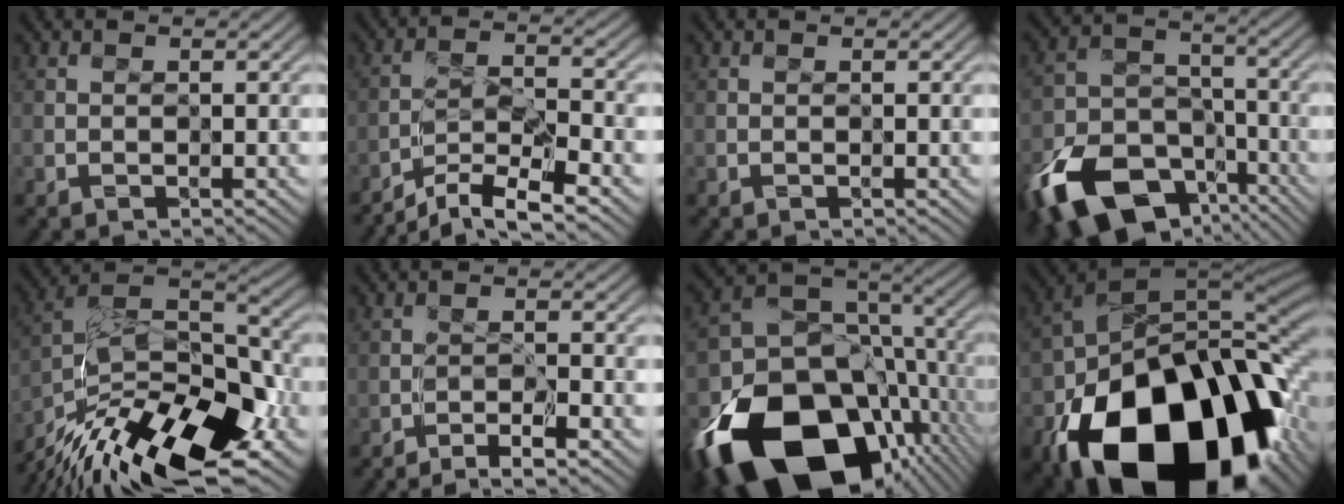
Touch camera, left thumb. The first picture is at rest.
{"total": 7.4, "force": [-5.6, 1.5, 4.6], "torque": [-0.081, 0.008, -0.111]}
{"total": 0.0}
{"total": 15.7, "force": [-9.1, 9.6, 8.5], "torque": [-0.199, -0.035, -0.164]}
{"total": 17.1, "force": [-10.4, 6.9, 11.8], "torque": [-0.238, -0.005, -0.177]}
{"total": 3.9, "force": [-2.9, 0.1, 2.6], "torque": [-0.046, 0.009, -0.052]}
{"total": 21.2, "force": [-9.0, 13.7, 13.4], "torque": [-0.310, -0.052, -0.130]}
{"total": 21.3, "force": [-10.1, 12.7, 13.9], "torque": [-0.278, -0.059, -0.132]}